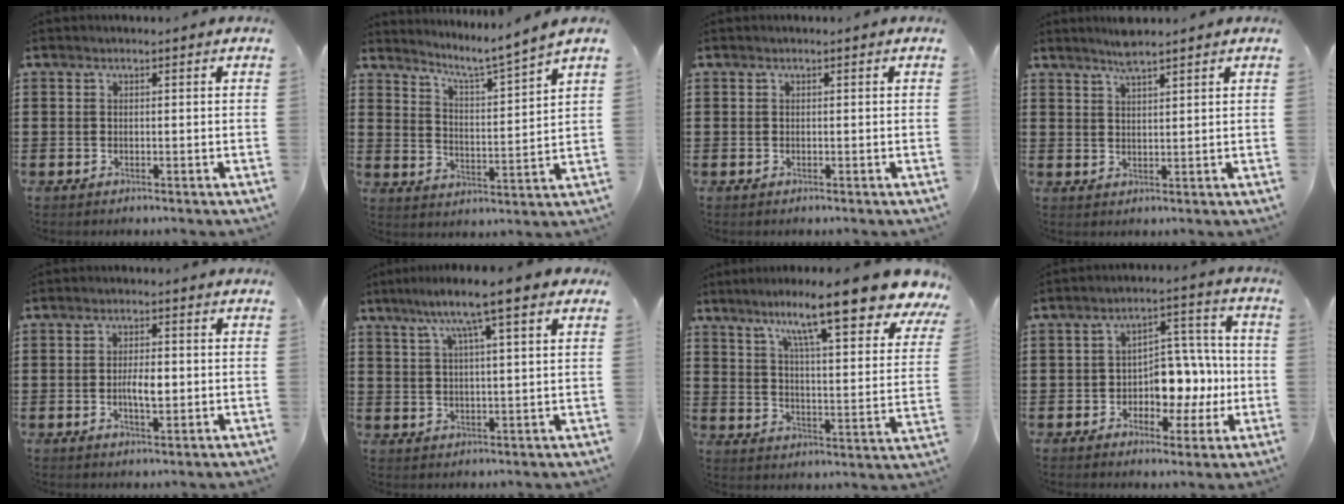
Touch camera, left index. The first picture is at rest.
{"total": 4.6, "force": [4.0, -1.1, 1.8], "torque": [-0.058, -0.039, 0.058]}
{"total": 0.0}
{"total": 3.2, "force": [2.8, 0.1, 1.5], "torque": [-0.036, 0.000, 0.050]}
{"total": 3.7, "force": [-0.3, 1.4, 3.4], "torque": [-0.063, 0.003, -0.007]}
{"total": 8.1, "force": [5.1, 0.5, 6.2], "torque": [-0.138, -0.003, 0.085]}
{"total": 13.6, "force": [10.0, 0.9, 9.3], "torque": [-0.174, -0.056, 0.157]}
{"total": 7.1, "force": [-1.1, 5.6, 4.2], "torque": [-0.073, 0.008, -0.022]}